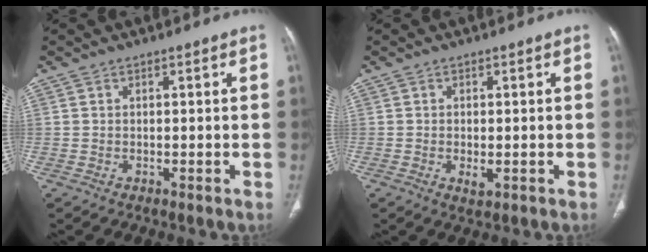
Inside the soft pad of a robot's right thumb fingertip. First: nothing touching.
{"total": 2.1, "force": [-0.5, 1.1, 1.8], "torque": [-0.033, -0.005, -0.006]}